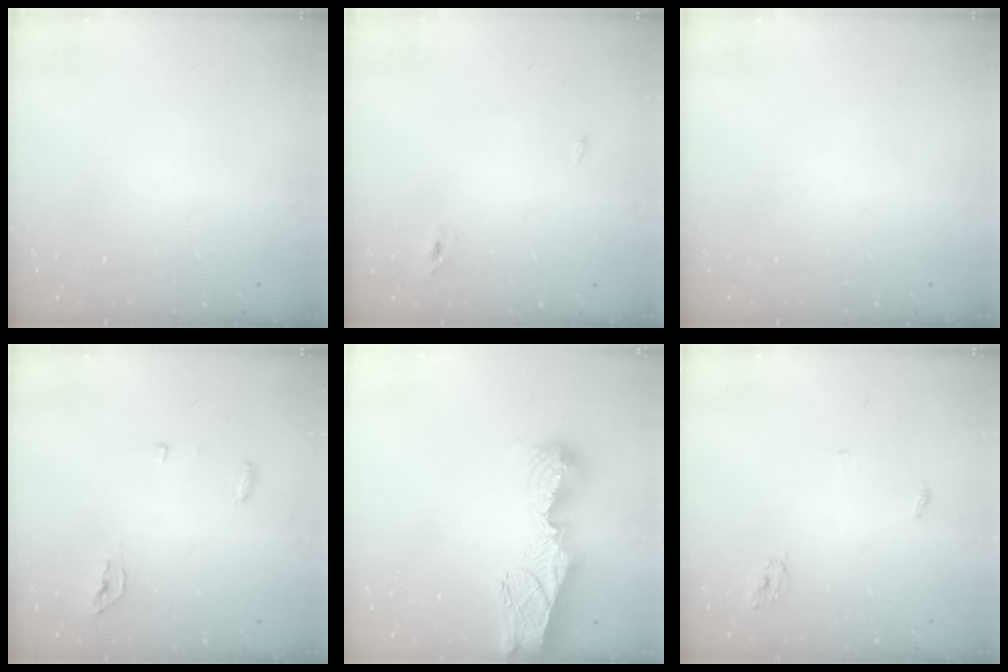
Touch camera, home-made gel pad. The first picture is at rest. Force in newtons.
{"total": 2.3, "press": 2.1, "slide": 1.0}
{"total": 0.0}
{"total": 4.3, "press": 4.2, "slide": 1.0}
{"total": 12.9, "press": 12.9, "slide": 1.4}
{"total": 4.0, "press": 4.0, "slide": 0.3}